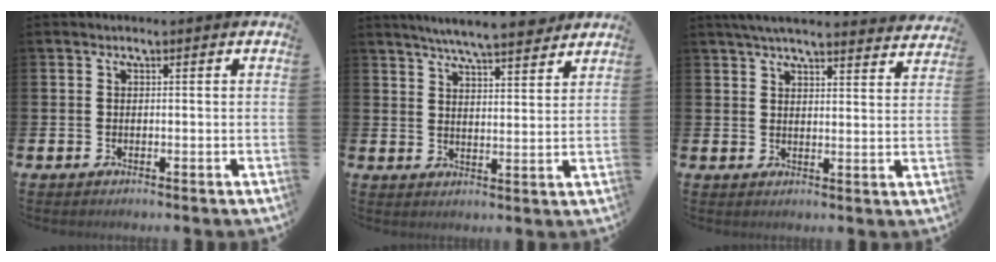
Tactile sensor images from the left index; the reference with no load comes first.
{"total": 6.6, "force": [6.3, 0.2, 1.9], "torque": [-0.038, -0.034, 0.108]}
{"total": 5.1, "force": [4.9, 0.4, 1.4], "torque": [-0.038, -0.022, 0.087]}